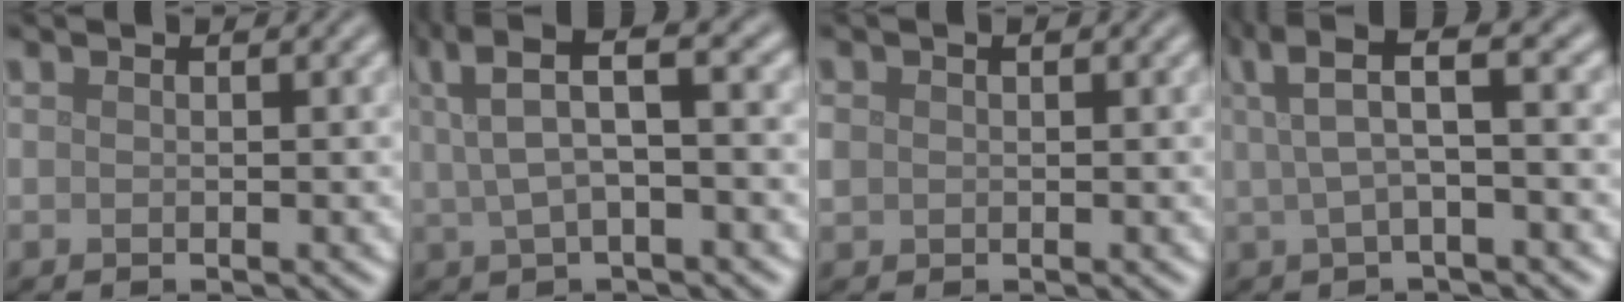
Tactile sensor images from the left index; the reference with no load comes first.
{"total": 6.1, "force": [2.5, 1.9, 5.2], "torque": [-0.100, 0.019, 0.043]}
{"total": 1.5, "force": [0.3, 1.3, 0.7], "torque": [-0.015, 0.003, 0.004]}
{"total": 5.2, "force": [2.0, 1.3, 4.7], "torque": [-0.081, 0.020, 0.033]}